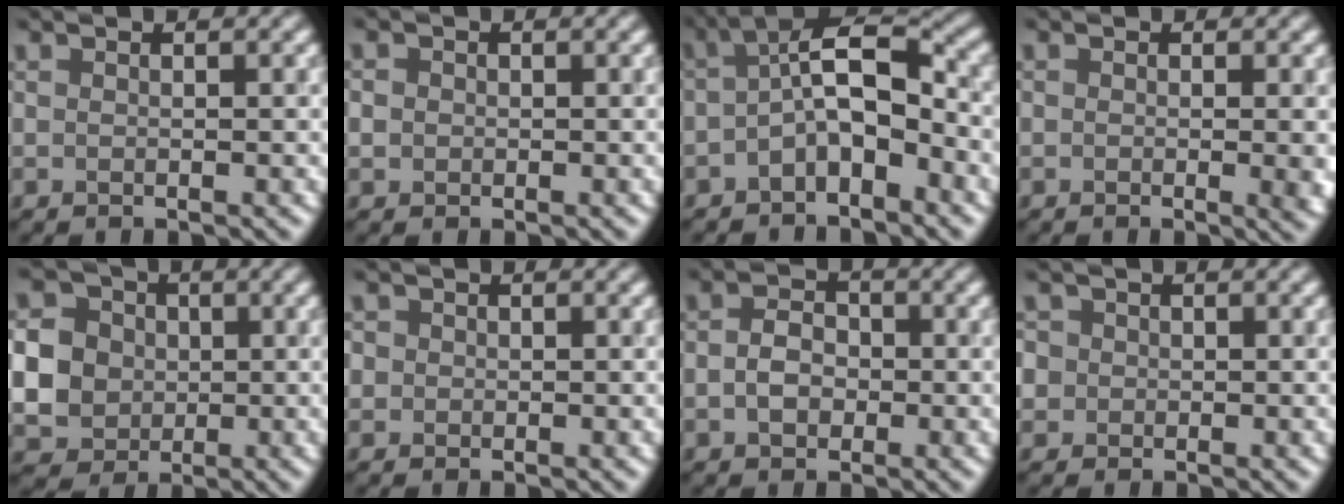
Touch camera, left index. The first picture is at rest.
{"total": 1.8, "force": [0.4, 1.6, 0.7], "torque": [-0.003, 0.012, -0.006]}
{"total": 5.8, "force": [-1.4, 2.4, 5.1], "torque": [-0.085, 0.017, -0.035]}
{"total": 2.5, "force": [-0.3, 0.8, 2.3], "torque": [-0.024, -0.007, -0.002]}
{"total": 8.4, "force": [-0.4, 7.7, 3.2], "torque": [-0.088, -0.002, -0.027]}
{"total": 2.8, "force": [1.0, 2.3, 1.1], "torque": [-0.005, 0.018, -0.004]}
{"total": 2.8, "force": [-0.5, 2.1, 1.7], "torque": [-0.033, 0.002, -0.016]}
{"total": 4.0, "force": [1.1, 3.6, 1.5], "torque": [-0.023, 0.028, -0.005]}